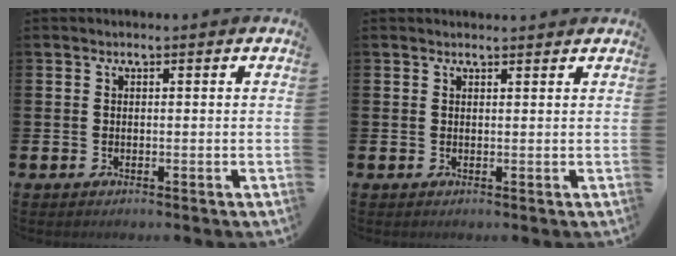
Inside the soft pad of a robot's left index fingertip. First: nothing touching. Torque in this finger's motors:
{"motor_torque": [-0.78, -1.37, -0.03, 0.00]}